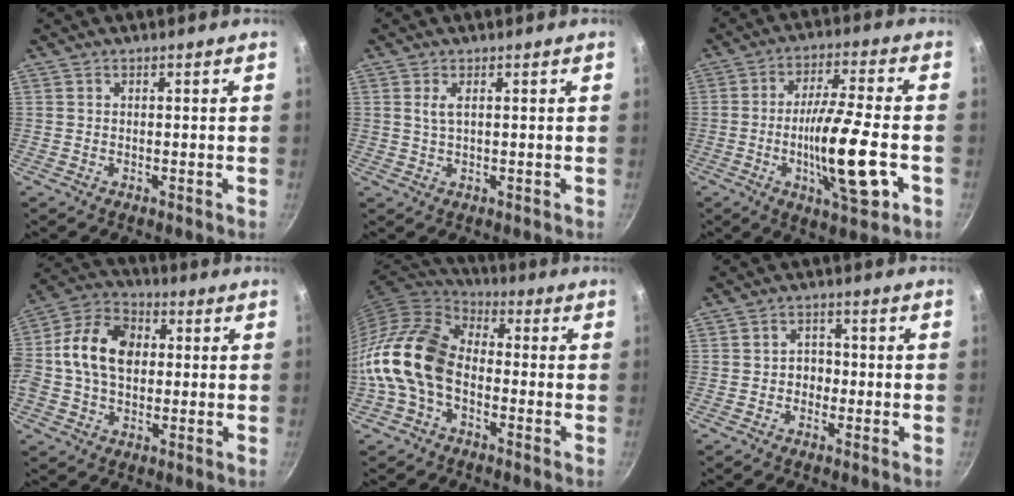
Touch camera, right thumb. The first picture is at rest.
{"total": 2.1, "force": [0.7, 0.8, 1.8], "torque": [-0.036, -0.003, 0.016]}
{"total": 15.6, "force": [-4.0, 3.2, 14.7], "torque": [-0.250, 0.013, -0.071]}
{"total": 14.8, "force": [1.3, 10.6, 10.3], "torque": [-0.162, 0.024, 0.002]}
{"total": 14.8, "force": [-3.6, 10.0, 10.4], "torque": [-0.173, 0.043, -0.091]}
{"total": 2.3, "force": [-0.5, 2.0, 1.0], "torque": [-0.001, 0.007, -0.011]}